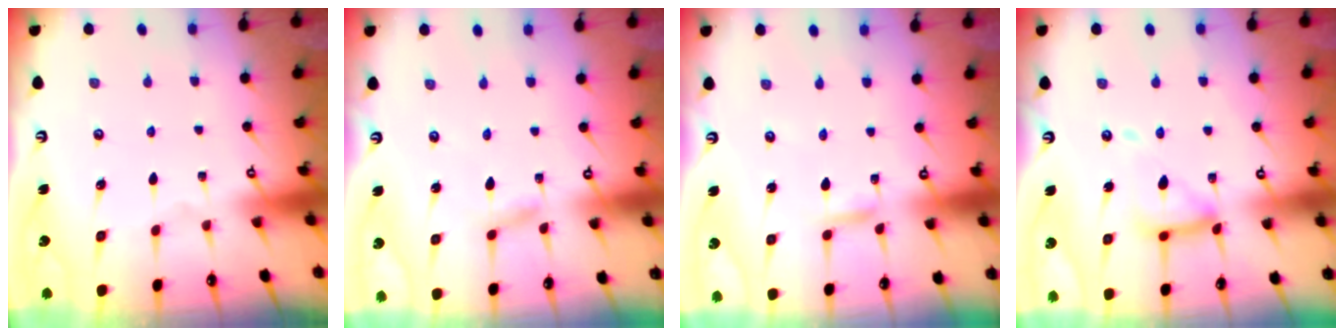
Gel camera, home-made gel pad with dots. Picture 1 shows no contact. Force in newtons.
{"total": 1.6, "press": 1.6, "slide": 0.2}
{"total": 2.4, "press": 2.4, "slide": 0.1}
{"total": 14.3, "press": 14.3, "slide": 1.5}